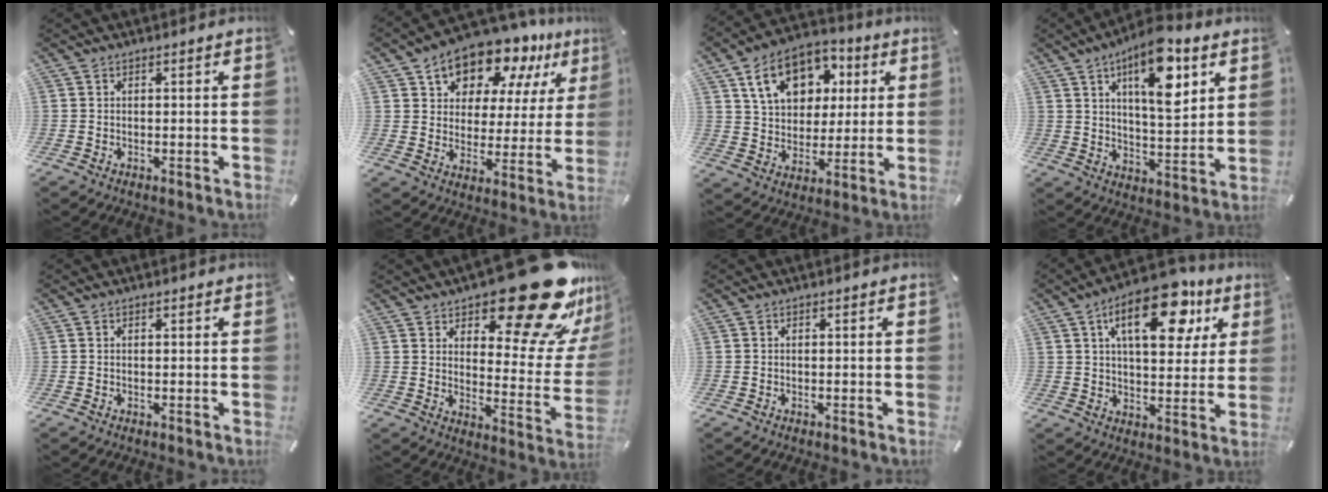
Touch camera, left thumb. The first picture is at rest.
{"total": 13.0, "force": [10.5, 7.0, 3.0], "torque": [-0.058, -0.093, 0.189]}
{"total": 14.5, "force": [6.5, 10.8, 7.2], "torque": [-0.127, -0.012, 0.124]}
{"total": 14.8, "force": [7.7, 6.0, 11.1], "torque": [-0.172, -0.030, 0.127]}
{"total": 0.0}
{"total": 27.0, "force": [19.1, 9.9, 16.3], "torque": [-0.190, -0.136, 0.308]}
{"total": 0.0}
{"total": 19.0, "force": [9.3, 9.4, 13.6], "torque": [-0.201, -0.029, 0.150]}